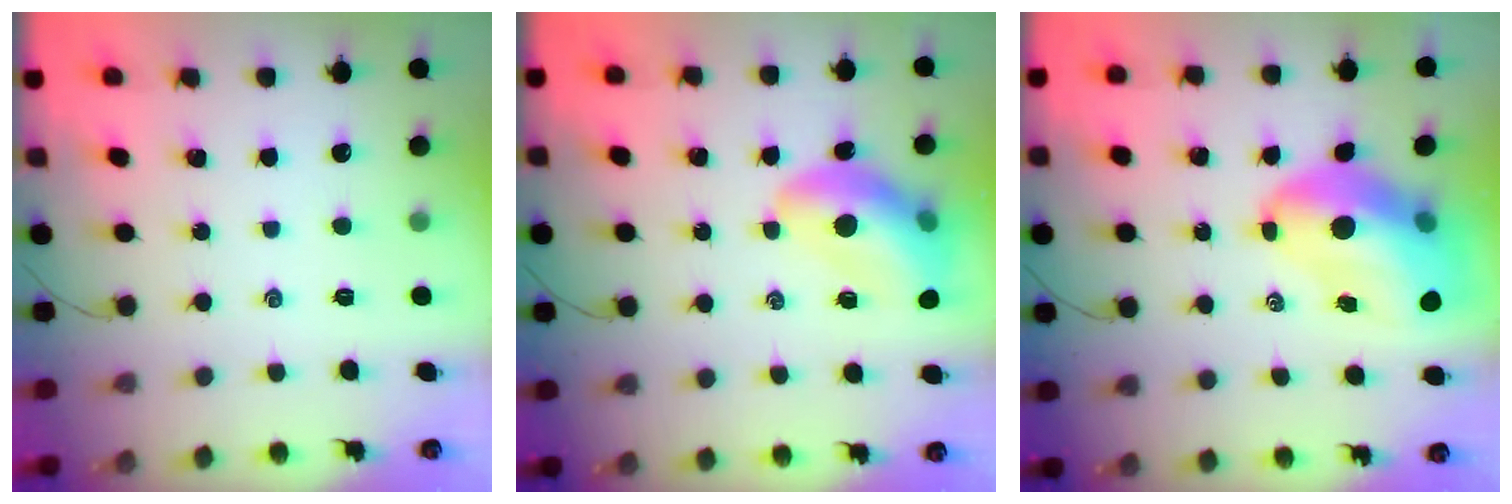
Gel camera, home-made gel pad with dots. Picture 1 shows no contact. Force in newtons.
{"total": 12.9, "press": 12.4, "slide": 3.3}
{"total": 15.9, "press": 15.2, "slide": 4.5}